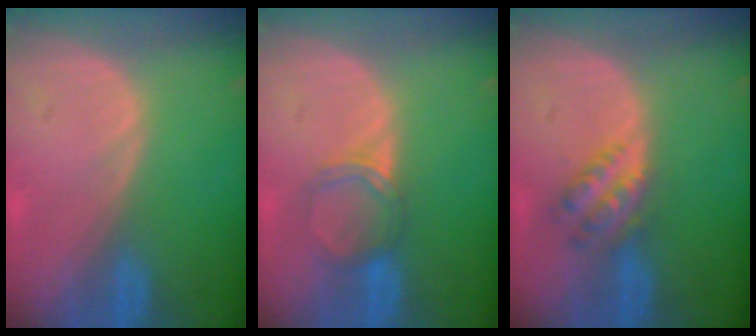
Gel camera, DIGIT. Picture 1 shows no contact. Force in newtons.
{"total": 3.7, "press": 3.4, "slide": 1.6}
{"total": 4.7, "press": 4.2, "slide": 2.1}